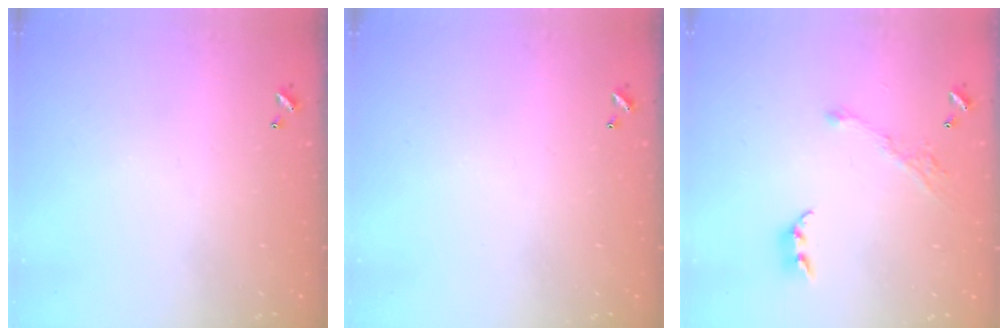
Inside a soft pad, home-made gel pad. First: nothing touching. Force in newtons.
{"total": 0.0}
{"total": 6.9, "press": 6.9, "slide": 0.7}